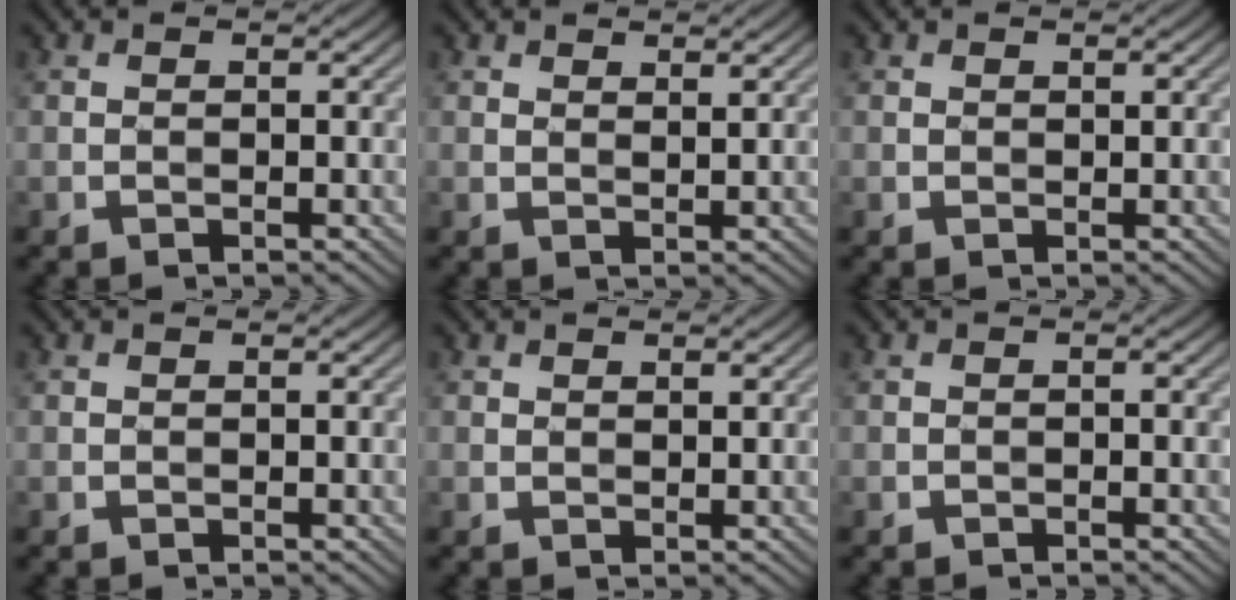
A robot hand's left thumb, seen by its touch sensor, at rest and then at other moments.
{"total": 2.4, "force": [1.9, 0.7, 1.2], "torque": [-0.016, -0.002, 0.036]}
{"total": 0.6, "force": [0.5, 0.4, 0.2], "torque": [-0.003, 0.003, 0.013]}
{"total": 0.0}
{"total": 1.5, "force": [1.1, 0.6, 0.7], "torque": [-0.009, 0.001, 0.026]}
{"total": 0.5, "force": [-0.5, -0.1, 0.0], "torque": [0.002, 0.002, -0.010]}